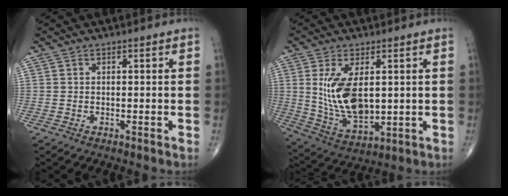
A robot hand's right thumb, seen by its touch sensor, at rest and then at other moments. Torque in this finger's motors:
{"motor_torque": [0.06, 0.39, 1.18, 0.09, 0.15]}